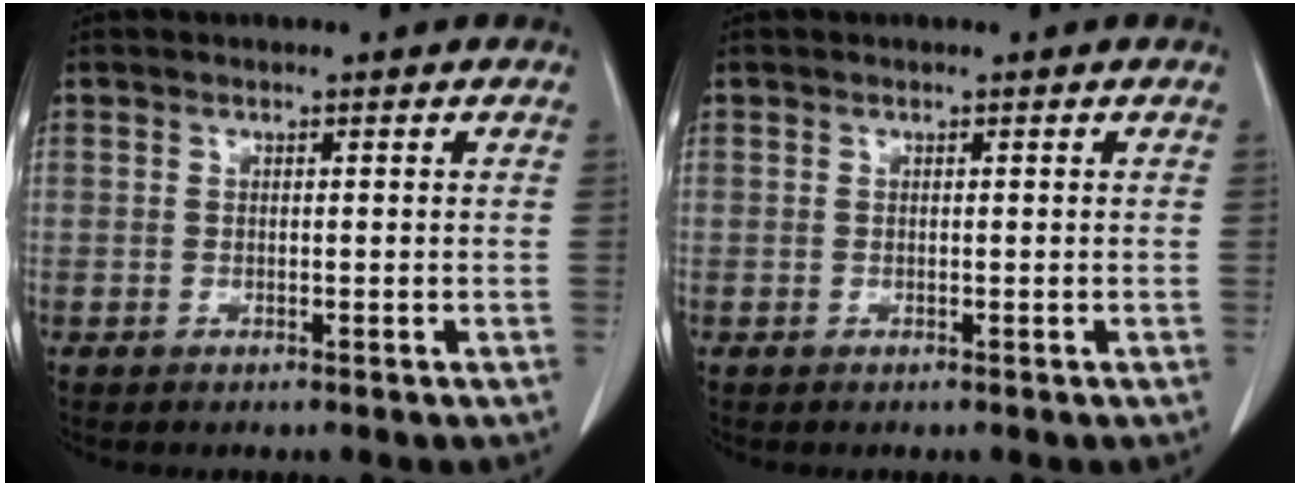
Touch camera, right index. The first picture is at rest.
{"total": 0.0}